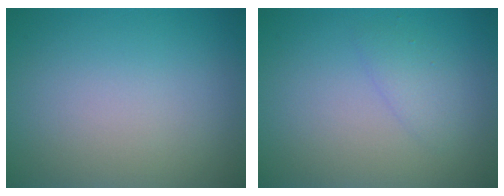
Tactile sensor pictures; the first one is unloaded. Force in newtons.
{"total": 1.4, "press": 1.4, "slide": 0.2}